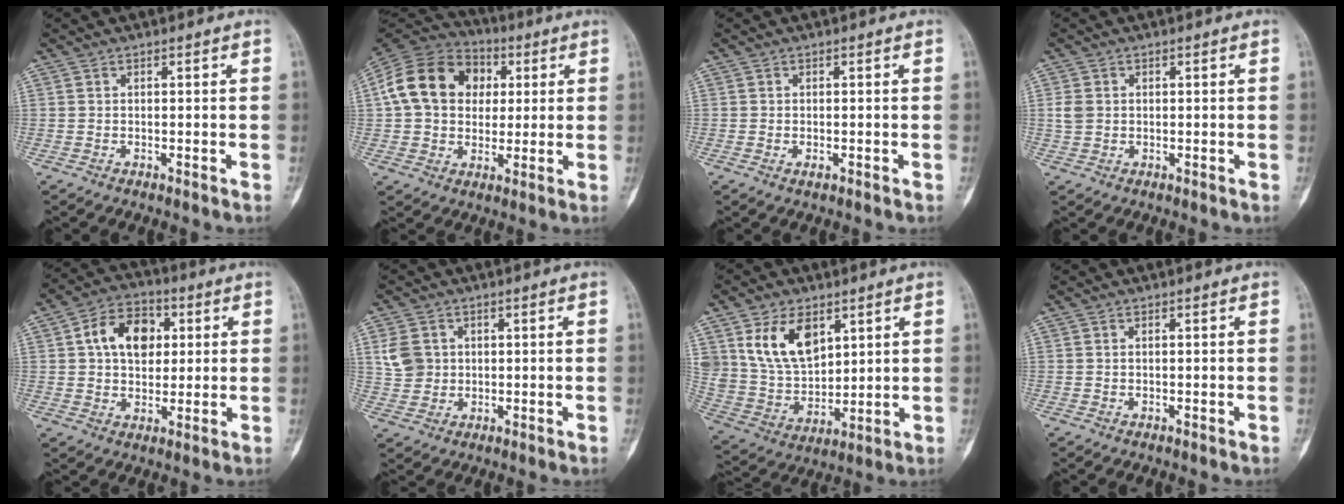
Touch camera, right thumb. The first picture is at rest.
{"total": 18.0, "force": [3.1, 14.2, 10.6], "torque": [-0.179, 0.023, 0.047]}
{"total": 1.0, "force": [-0.4, 0.6, 0.8], "torque": [-0.011, 0.003, -0.004]}
{"total": 2.6, "force": [0.3, 2.1, 1.4], "torque": [-0.025, 0.004, 0.007]}
{"total": 11.6, "force": [2.8, 8.2, 7.8], "torque": [-0.098, 0.006, 0.039]}
{"total": 5.6, "force": [1.4, 4.9, 2.5], "torque": [-0.028, 0.000, 0.031]}
{"total": 13.8, "force": [6.3, 8.7, 8.7], "torque": [-0.139, -0.027, 0.142]}
{"total": 0.0}